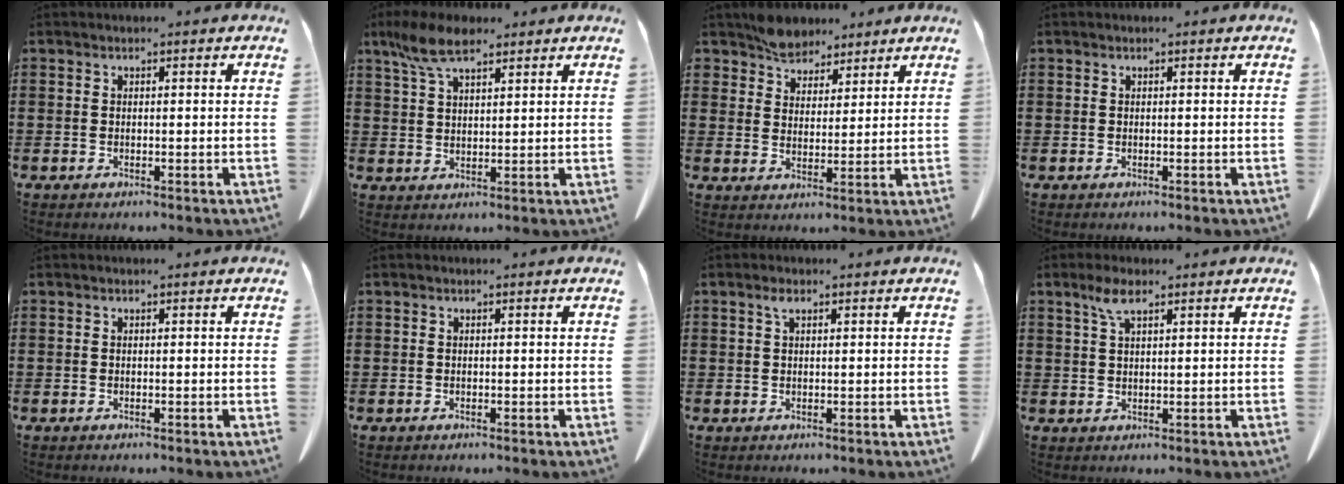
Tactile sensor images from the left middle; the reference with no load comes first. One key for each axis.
{"total": 6.9, "fx": 4.6, "fy": 2.3, "fz": 4.5, "tx": -0.098, "ty": 0.001, "tz": 0.086}
{"total": 5.4, "fx": 4.8, "fy": 2.3, "fz": 0.5, "tx": -0.029, "ty": -0.006, "tz": 0.095}
{"total": 0.0}
{"total": 0.0}
{"total": 0.0}
{"total": 1.4, "fx": 0.7, "fy": 0.6, "fz": 1.1, "tx": -0.026, "ty": 0.002, "tz": 0.013}
{"total": 3.7, "fx": 2.2, "fy": 1.1, "fz": 2.8, "tx": -0.062, "ty": 0.004, "tz": 0.038}